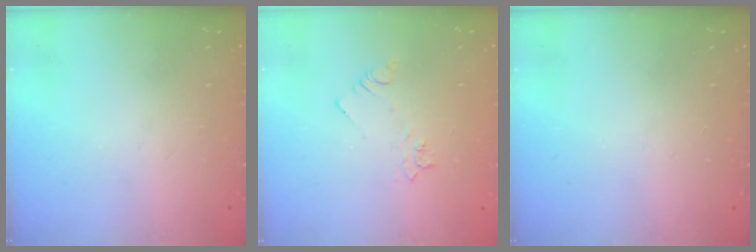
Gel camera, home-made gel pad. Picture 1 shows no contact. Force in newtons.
{"total": 3.3, "press": 3.2, "slide": 0.5}
{"total": 0.0}